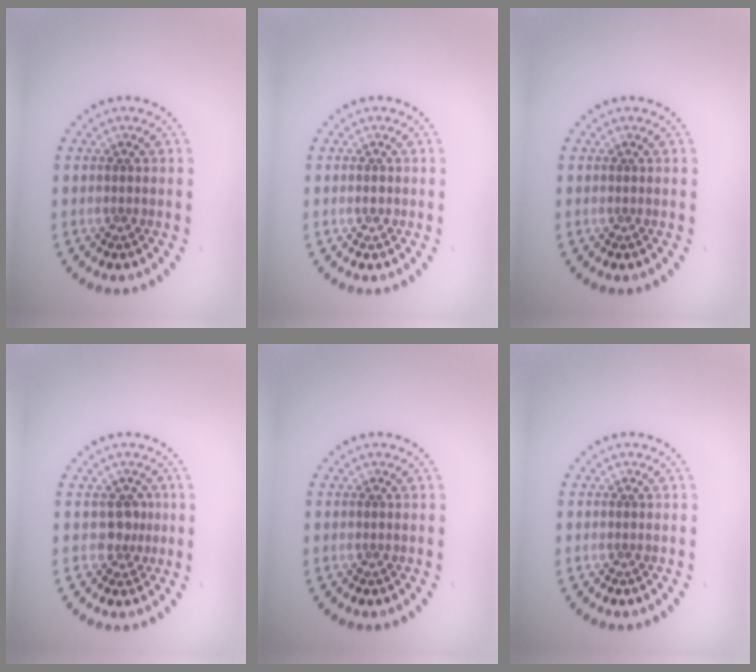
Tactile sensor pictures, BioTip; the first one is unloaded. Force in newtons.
{"total": 0.8, "press": 0.8, "slide": 0.1}
{"total": 0.0}
{"total": 1.7, "press": 1.4, "slide": 1.1}
{"total": 0.0}
{"total": 0.0}